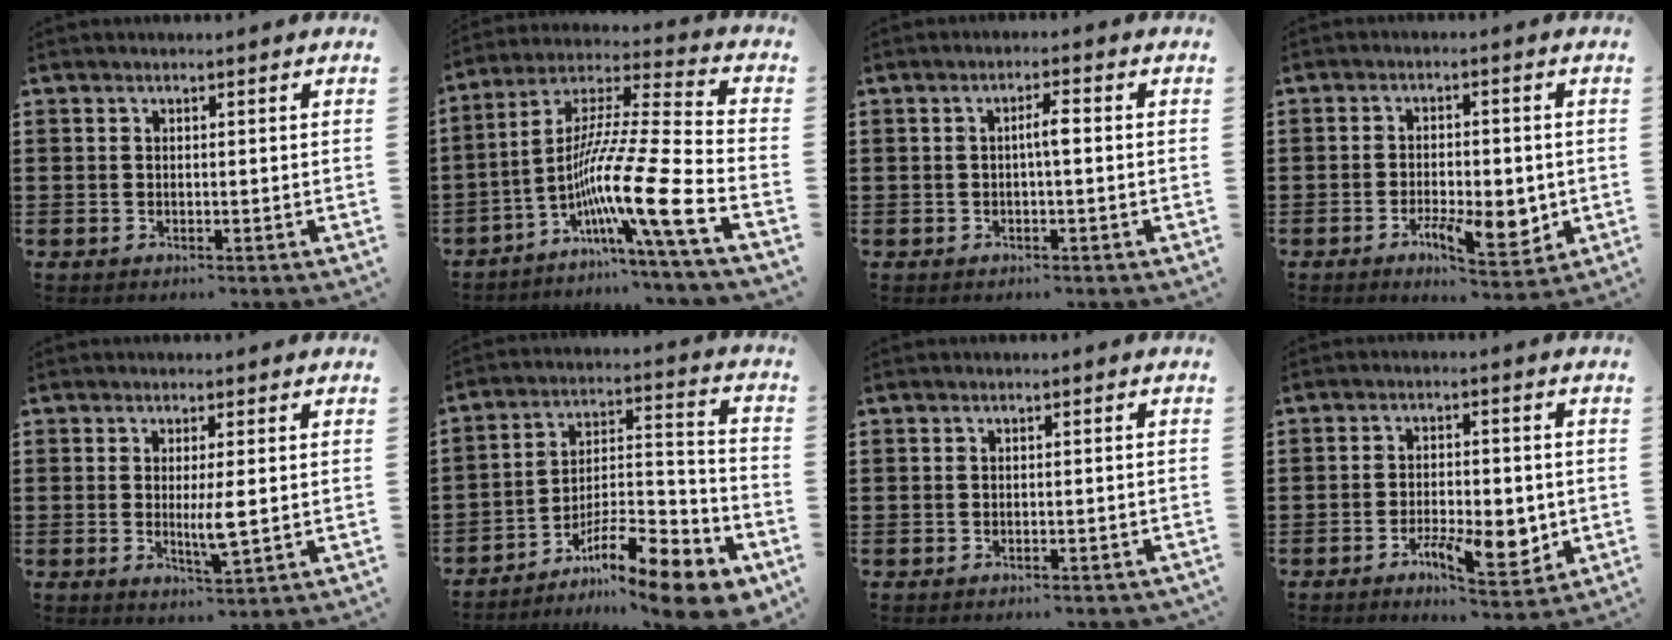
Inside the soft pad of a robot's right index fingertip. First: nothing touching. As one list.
[{"total": 14.9, "force": [-7.0, 0.4, 13.1], "torque": [-0.248, -0.018, -0.134]}, {"total": 2.6, "force": [-0.2, 0.4, 2.6], "torque": [-0.048, 0.002, -0.005]}, {"total": 7.1, "force": [-2.3, 3.0, 6.0], "torque": [-0.100, -0.004, -0.038]}, {"total": 4.2, "force": [-0.2, 0.6, 4.1], "torque": [-0.079, -0.007, -0.006]}, {"total": 12.3, "force": [-9.6, 2.4, 7.3], "torque": [-0.104, 0.029, -0.179]}, {"total": 0.8, "force": [-0.8, 0.1, 0.2], "torque": [-0.007, -0.004, -0.015]}, {"total": 7.7, "force": [-2.7, 3.2, 6.5], "torque": [-0.112, -0.006, -0.046]}]